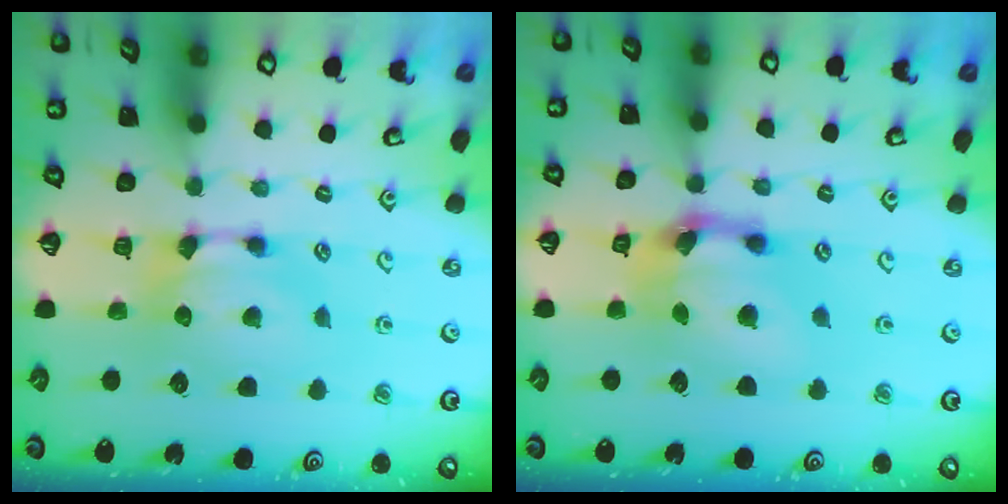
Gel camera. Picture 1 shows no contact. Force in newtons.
{"total": 5.3, "press": 4.9, "slide": 1.8}